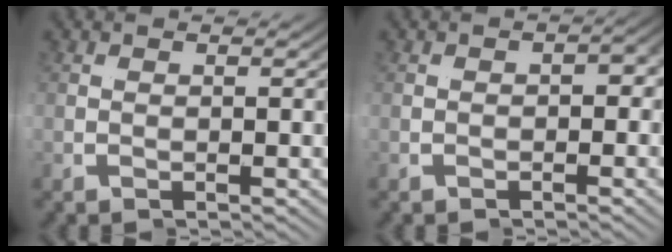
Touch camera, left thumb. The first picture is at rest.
{"total": 2.5, "force": [-0.9, 1.9, 1.3], "torque": [-0.019, -0.008, -0.011]}